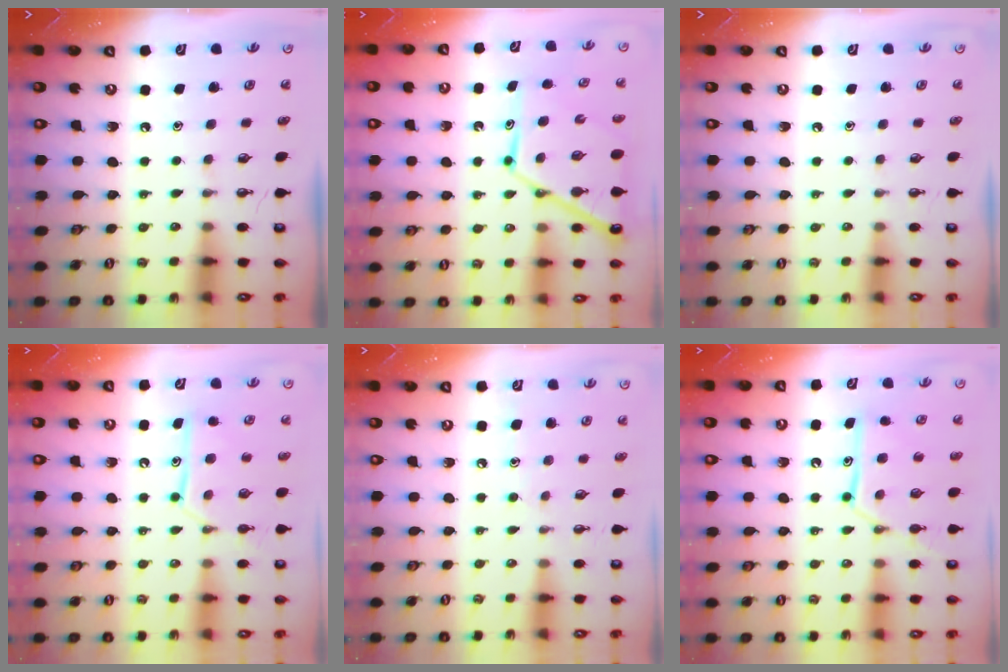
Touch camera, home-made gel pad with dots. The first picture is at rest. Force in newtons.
{"total": 14.3, "press": 14.2, "slide": 1.4}
{"total": 0.0}
{"total": 13.5, "press": 13.5, "slide": 1.0}
{"total": 4.9, "press": 4.8, "slide": 0.6}
{"total": 12.8, "press": 12.7, "slide": 1.1}